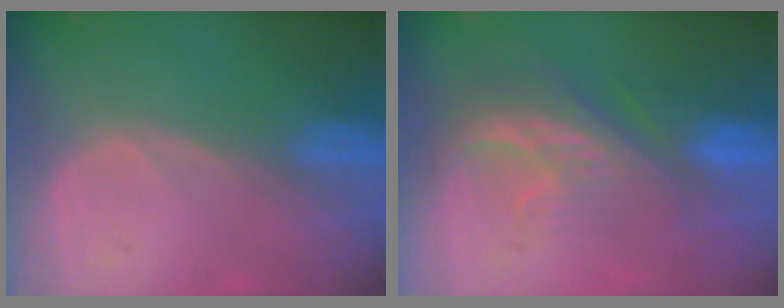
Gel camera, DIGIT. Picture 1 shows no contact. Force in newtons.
{"total": 8.3, "press": 7.5, "slide": 3.7}